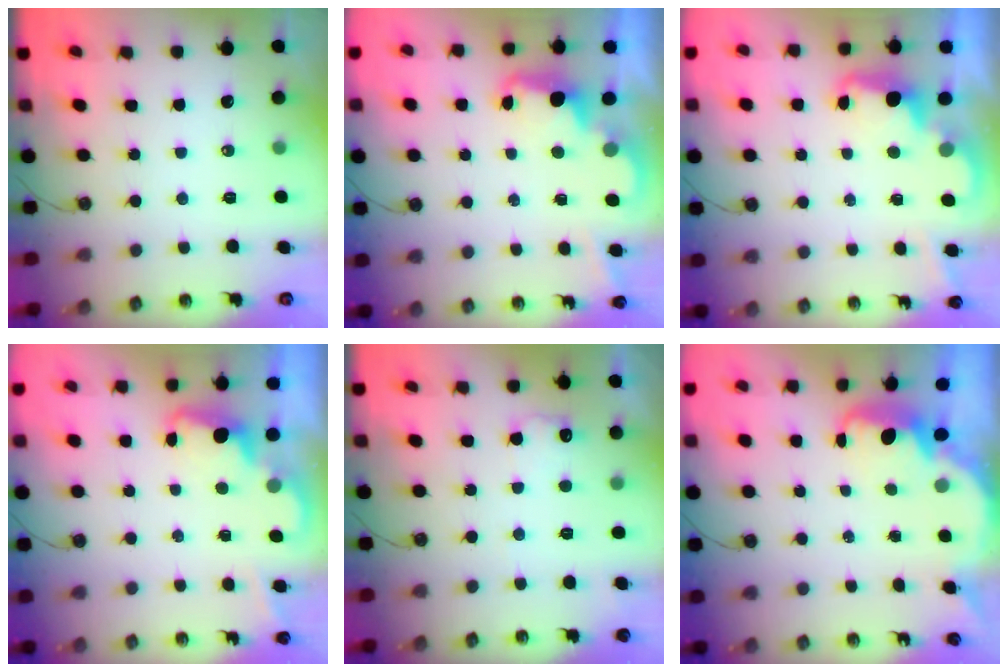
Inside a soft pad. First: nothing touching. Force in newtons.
{"total": 2.5, "press": 2.4, "slide": 0.5}
{"total": 2.3, "press": 2.2, "slide": 0.5}
{"total": 2.3, "press": 2.2, "slide": 0.5}
{"total": 6.8, "press": 6.8, "slide": 0.6}
{"total": 2.8, "press": 2.7, "slide": 0.6}